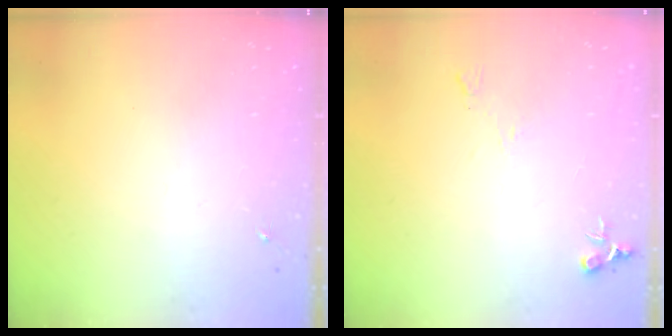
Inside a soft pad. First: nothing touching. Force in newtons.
{"total": 6.9, "press": 6.9, "slide": 0.7}